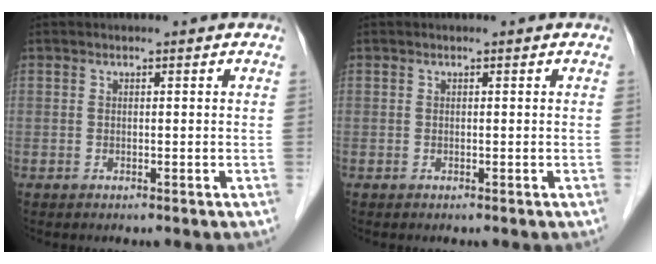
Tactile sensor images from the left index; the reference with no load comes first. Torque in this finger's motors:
{"motor_torque": [0.00, 0.00, 0.00, 0.00]}